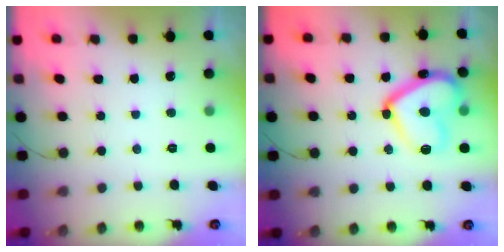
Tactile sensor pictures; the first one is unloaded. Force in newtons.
{"total": 17.5, "press": 17.4, "slide": 1.3}